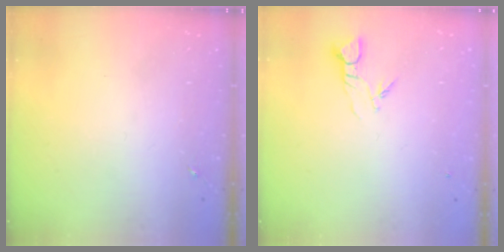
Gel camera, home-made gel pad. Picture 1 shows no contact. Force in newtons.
{"total": 3.8, "press": 3.8, "slide": 0.3}